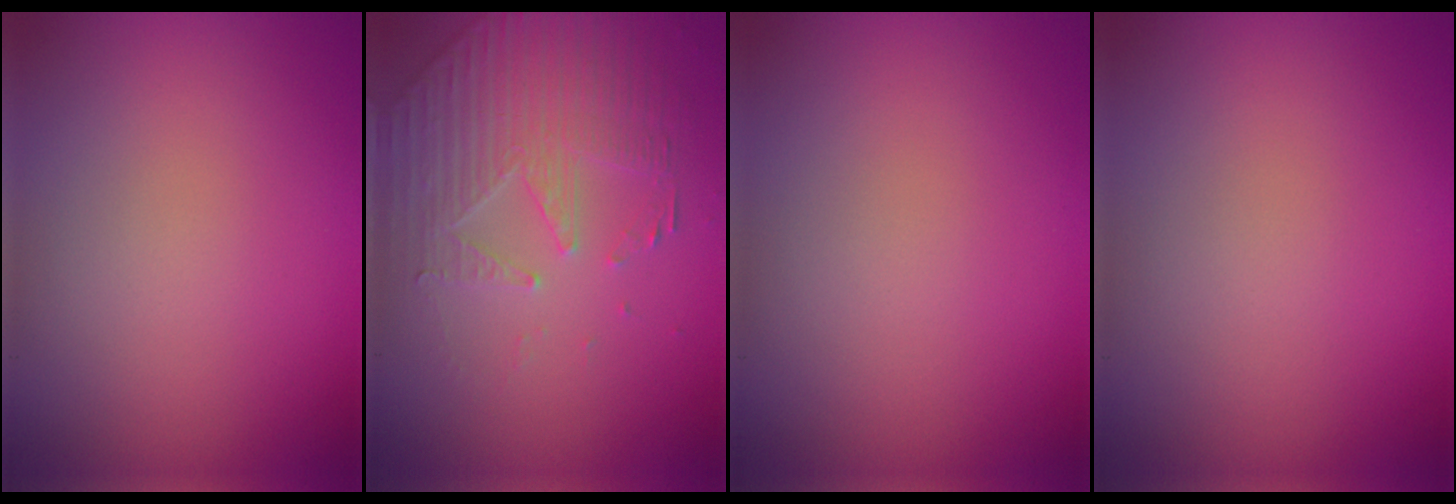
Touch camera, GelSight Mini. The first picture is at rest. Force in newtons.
{"total": 4.9, "press": 3.7, "slide": 3.2}
{"total": 0.0}
{"total": 0.0}